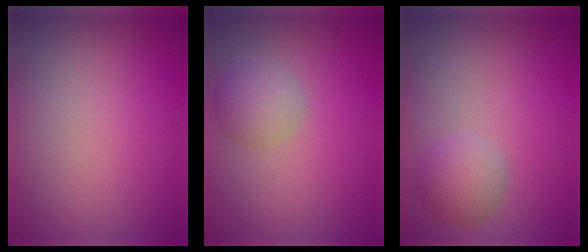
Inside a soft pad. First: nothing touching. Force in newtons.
{"total": 2.7, "press": 2.7, "slide": 0.2}
{"total": 2.7, "press": 2.7, "slide": 0.1}